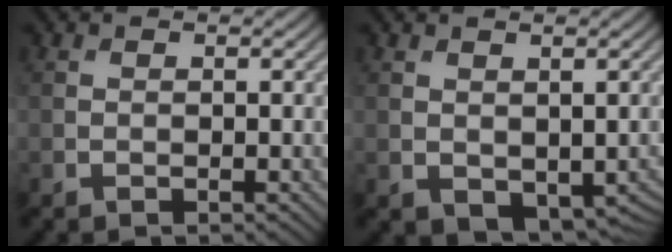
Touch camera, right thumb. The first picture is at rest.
{"total": 3.5, "force": [0.0, 2.5, 2.5], "torque": [-0.044, -0.018, 0.009]}